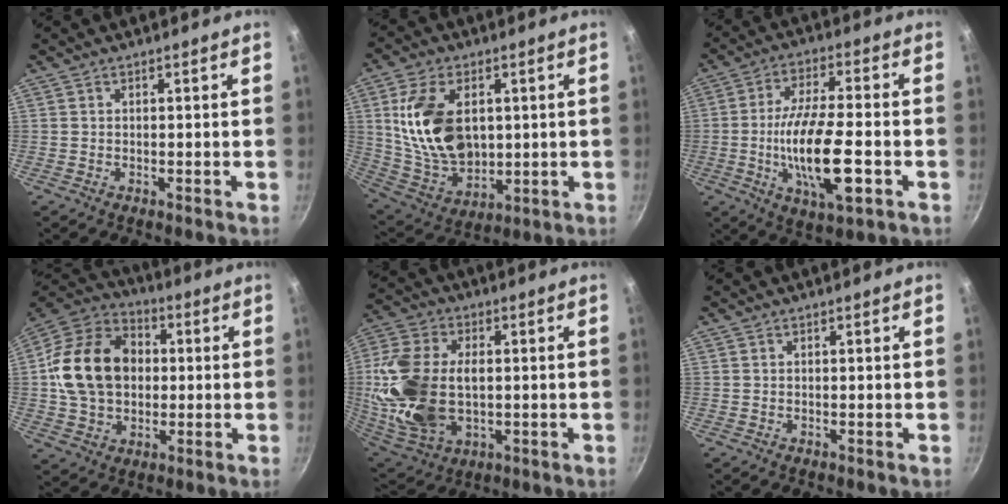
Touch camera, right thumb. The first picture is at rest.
{"total": 17.6, "force": [3.0, 11.5, 13.1], "torque": [-0.222, -0.021, 0.070]}
{"total": 16.1, "force": [-3.7, 5.0, 14.8], "torque": [-0.269, 0.008, -0.069]}
{"total": 18.9, "force": [1.2, 14.4, 12.1], "torque": [-0.189, 0.027, 0.011]}
{"total": 21.0, "force": [0.3, 13.6, 16.0], "torque": [-0.328, 0.001, 0.013]}
{"total": 0.0}